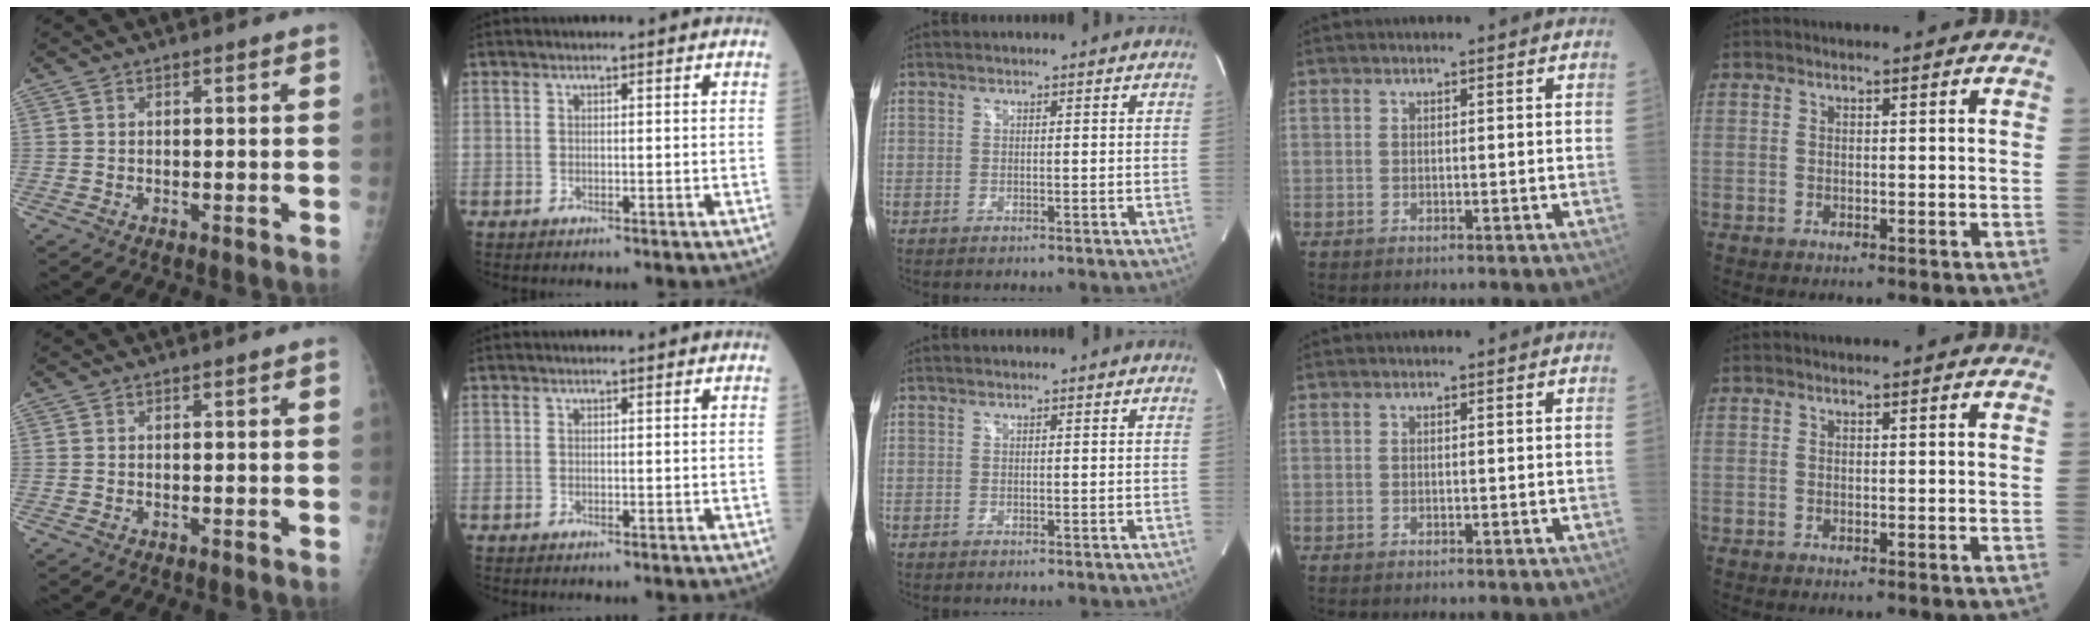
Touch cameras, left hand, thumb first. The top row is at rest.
{}